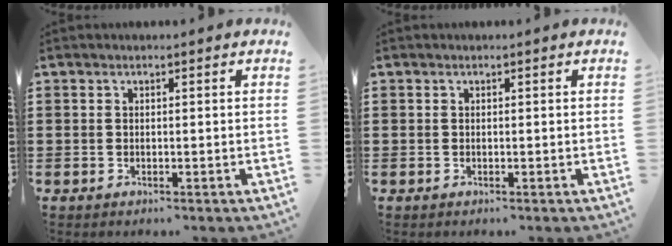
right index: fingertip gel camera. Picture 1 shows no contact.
{"total": 0.0}